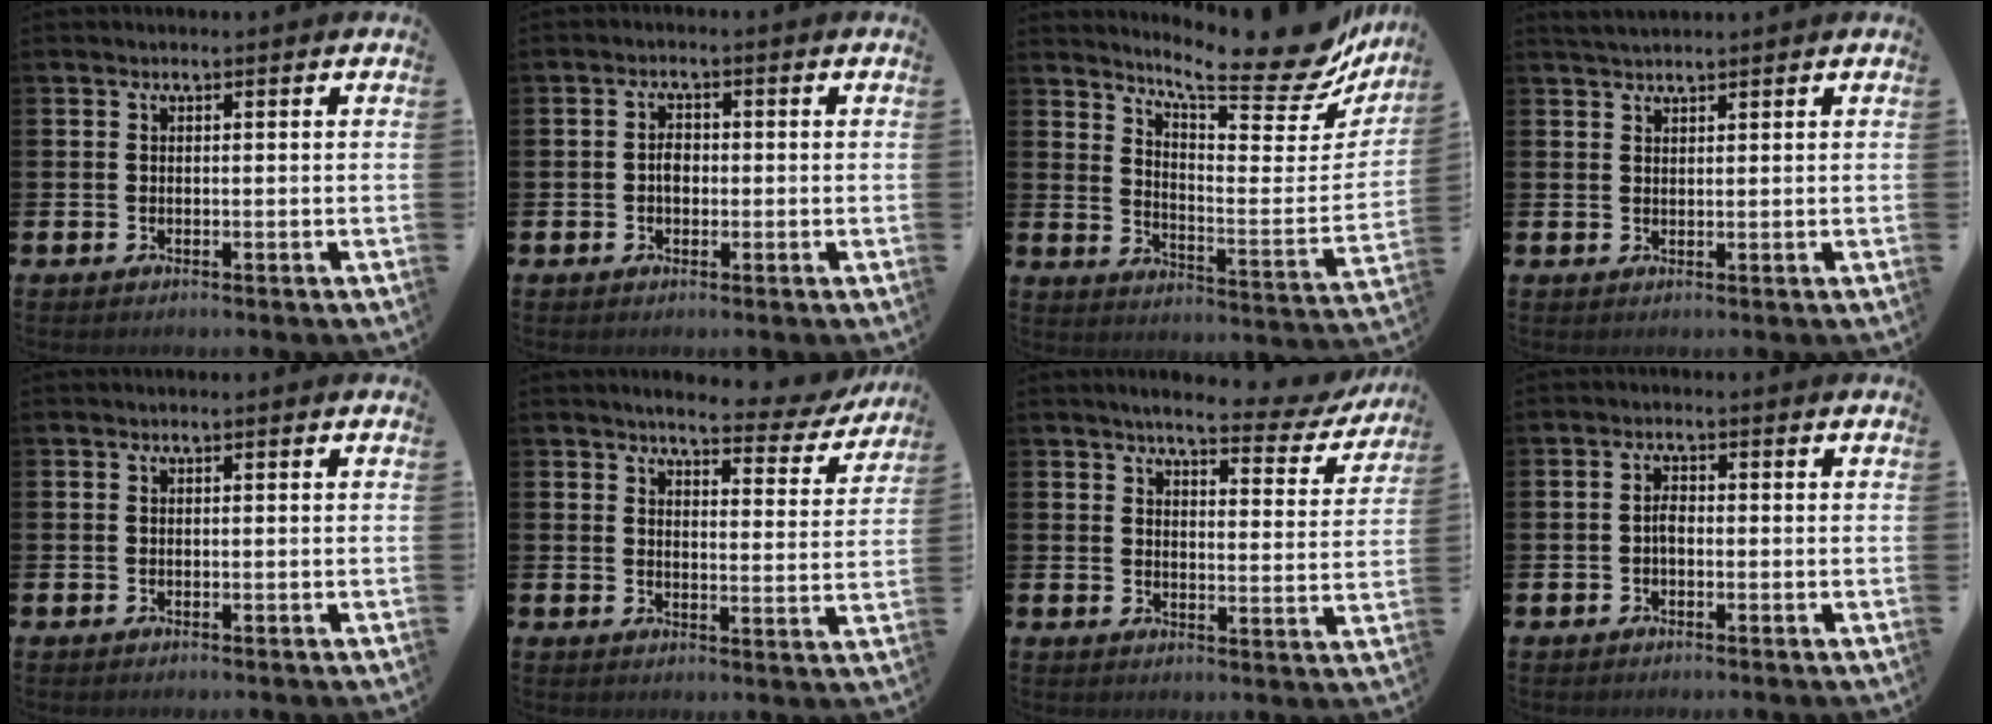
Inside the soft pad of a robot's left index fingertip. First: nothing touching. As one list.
[{"total": 2.3, "force": [-0.2, 1.6, 1.7], "torque": [-0.015, 0.000, -0.010]}, {"total": 11.9, "force": [9.9, 2.3, 6.2], "torque": [-0.100, -0.079, 0.161]}, {"total": 2.1, "force": [2.0, 0.4, 0.5], "torque": [-0.014, 0.000, 0.038]}, {"total": 0.0}, {"total": 4.3, "force": [4.0, 0.8, 1.5], "torque": [-0.036, -0.026, 0.062]}, {"total": 4.8, "force": [4.2, 1.0, 2.1], "torque": [-0.041, -0.028, 0.063]}, {"total": 1.8, "force": [-0.4, 1.0, 1.5], "torque": [-0.029, 0.004, -0.009]}]